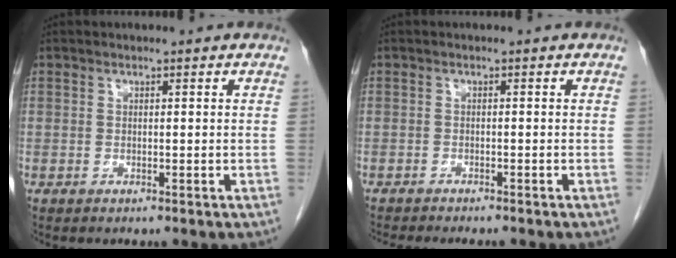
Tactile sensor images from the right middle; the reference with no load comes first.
{"total": 6.8, "force": [-6.1, 0.9, 2.9], "torque": [-0.031, -0.010, -0.086]}